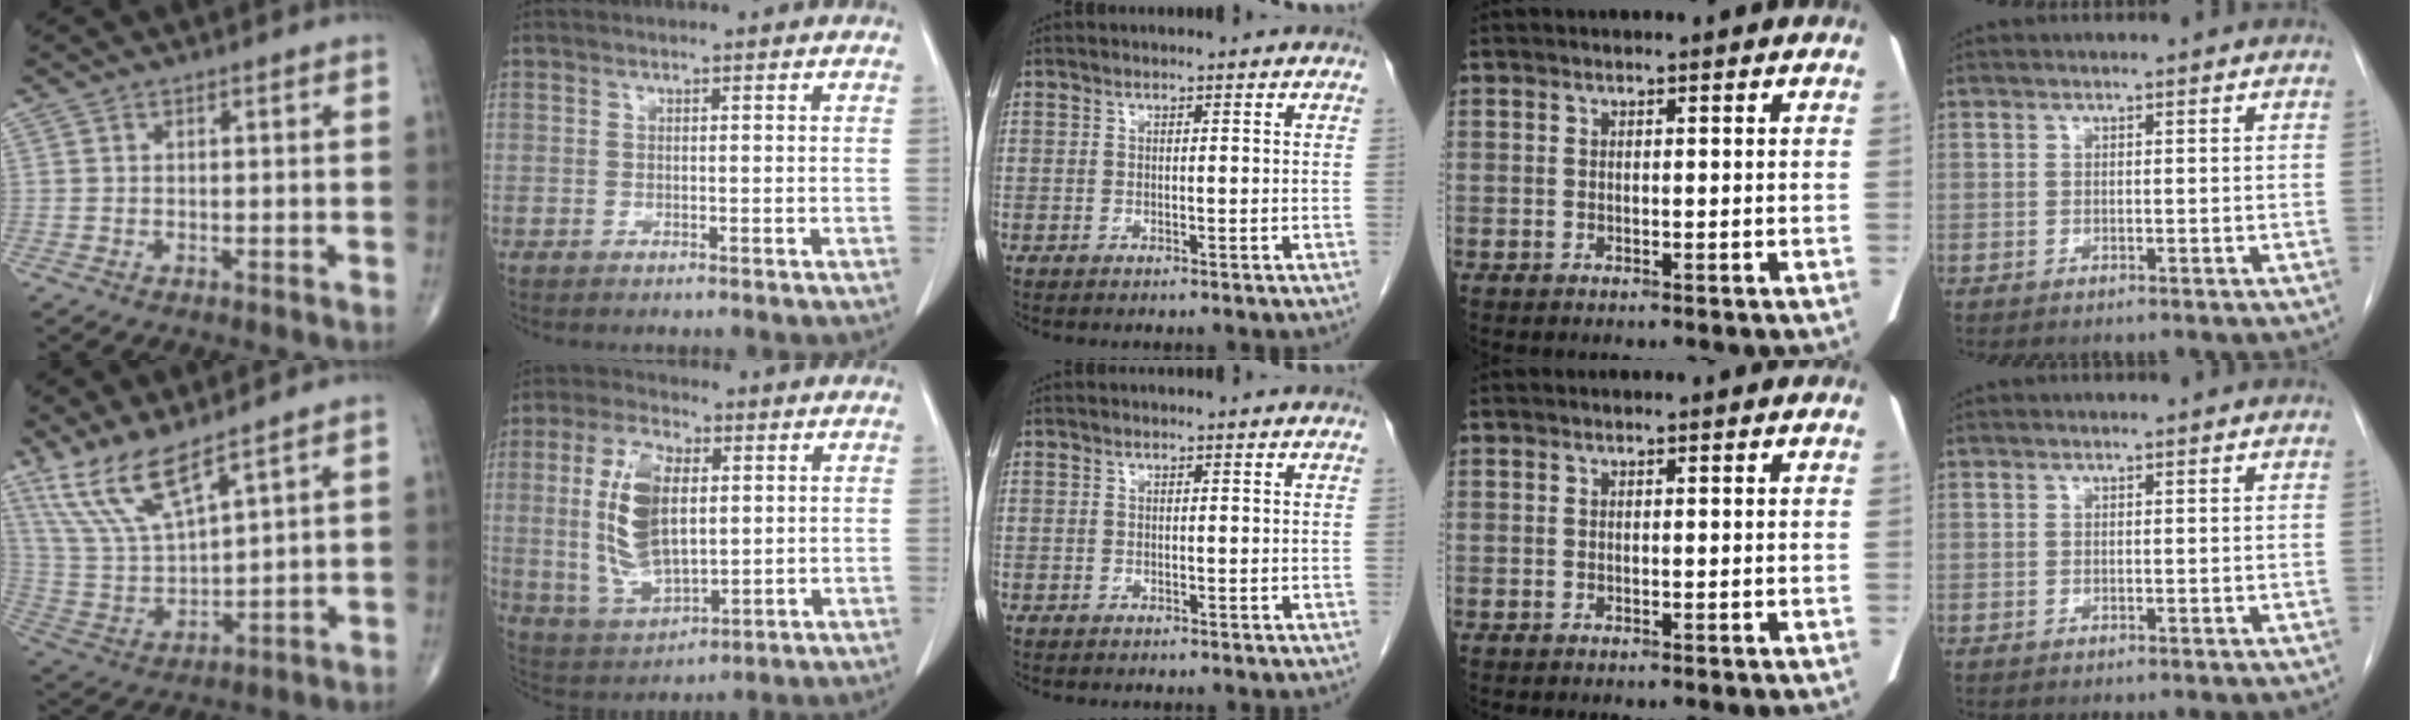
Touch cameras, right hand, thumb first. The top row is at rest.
{"thumb": {"total": 11.7, "force": [8.5, 2.6, 7.7], "torque": [-0.157, -0.044, 0.189]}, "index": {"total": 13.4, "force": [1.4, 5.9, 11.9], "torque": [-0.253, 0.004, 0.035]}, "middle": {"total": 0.6, "force": [-0.4, 0.4, 0.0], "torque": [-0.008, 0.002, -0.009]}}